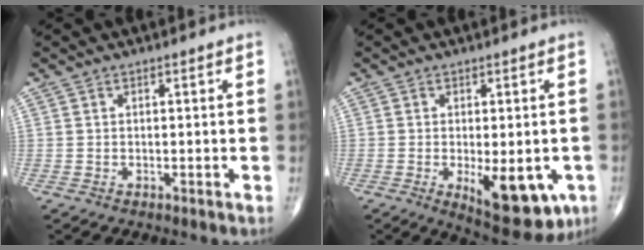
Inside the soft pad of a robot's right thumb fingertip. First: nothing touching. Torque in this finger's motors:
{"motor_torque": [0.92, 1.60, 0.86, -0.23, 0.30]}